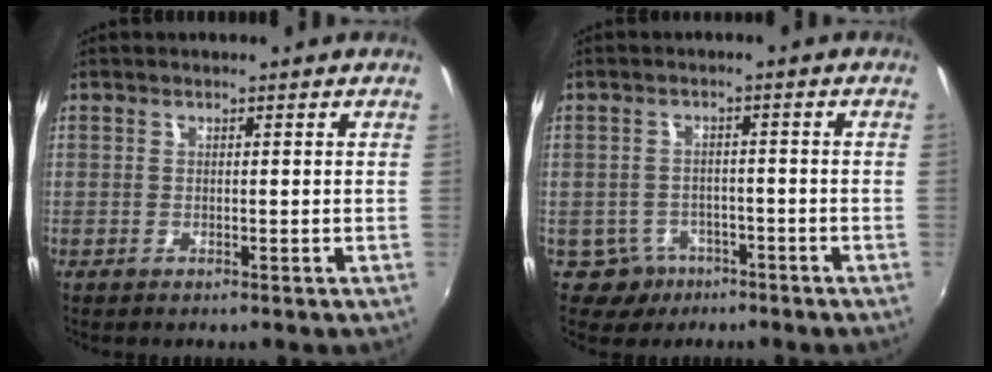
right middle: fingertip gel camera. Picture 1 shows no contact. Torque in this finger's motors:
{"motor_torque": [-0.29, -0.18, -0.11, -0.03]}